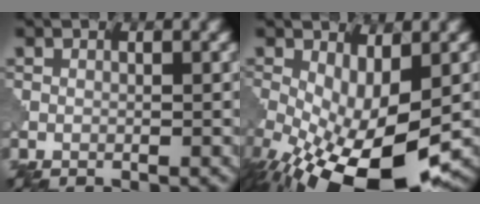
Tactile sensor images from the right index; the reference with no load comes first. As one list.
[{"total": 12.8, "force": [-4.6, 5.5, 10.6], "torque": [-0.204, -0.049, -0.062]}]